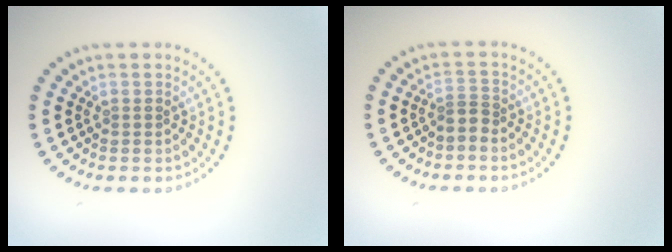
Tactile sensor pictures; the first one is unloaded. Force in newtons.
{"total": 1.3, "press": 0.8, "slide": 1.1}